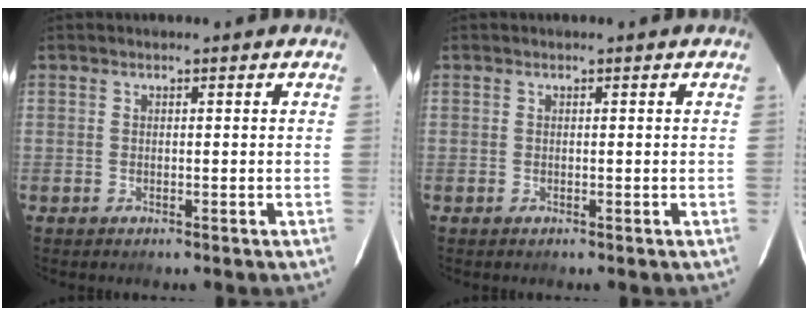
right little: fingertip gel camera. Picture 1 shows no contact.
{"total": 0.0}